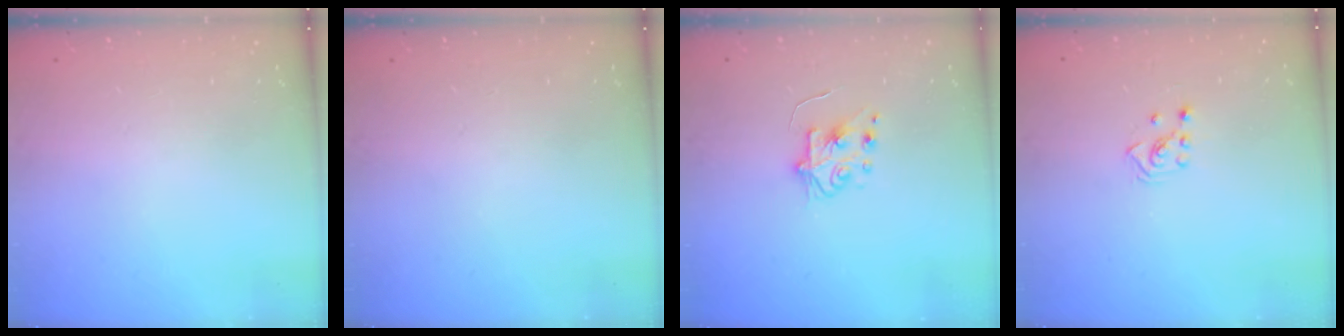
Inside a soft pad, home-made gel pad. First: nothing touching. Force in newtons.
{"total": 0.0}
{"total": 5.8, "press": 5.8, "slide": 0.6}
{"total": 2.3, "press": 2.2, "slide": 0.8}